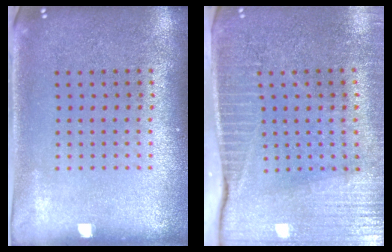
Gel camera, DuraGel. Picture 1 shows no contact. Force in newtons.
{"total": 3.7, "press": 3.4, "slide": 1.5}